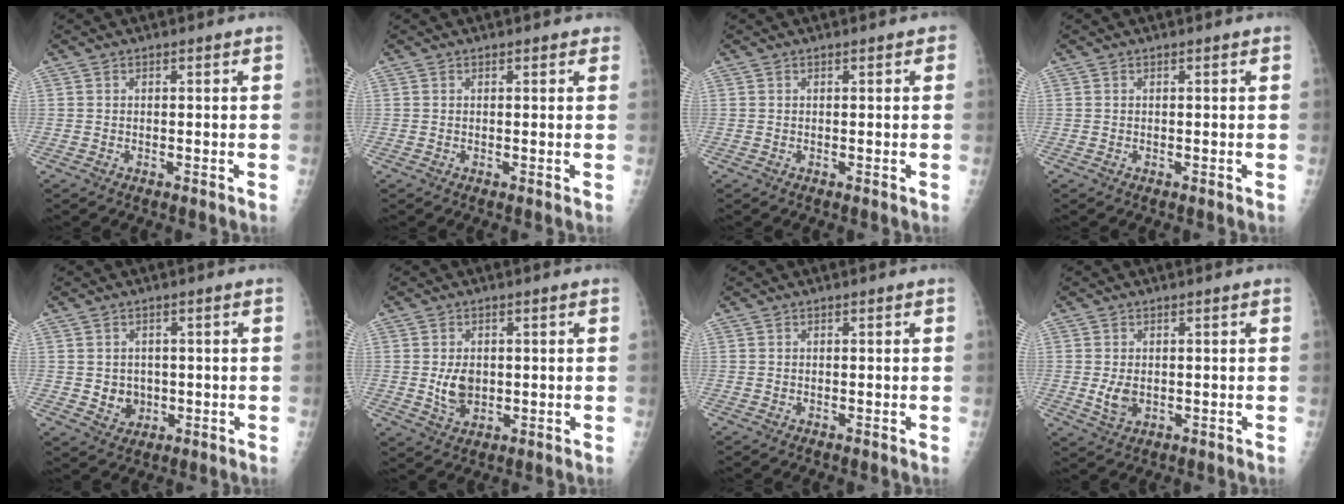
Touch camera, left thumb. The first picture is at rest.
{"total": 1.2, "force": [1.0, 0.6, 0.5], "torque": [0.003, 0.000, 0.008]}
{"total": 0.7, "force": [0.4, 0.4, 0.5], "torque": [-0.003, 0.001, 0.001]}
{"total": 0.0}
{"total": 4.0, "force": [-0.2, 3.6, 1.7], "torque": [-0.008, 0.000, 0.008]}
{"total": 5.0, "force": [0.1, 3.6, 3.5], "torque": [-0.048, -0.007, 0.012]}
{"total": 0.0}
{"total": 3.4, "force": [-0.2, 2.3, 2.5], "torque": [-0.042, -0.008, 0.005]}